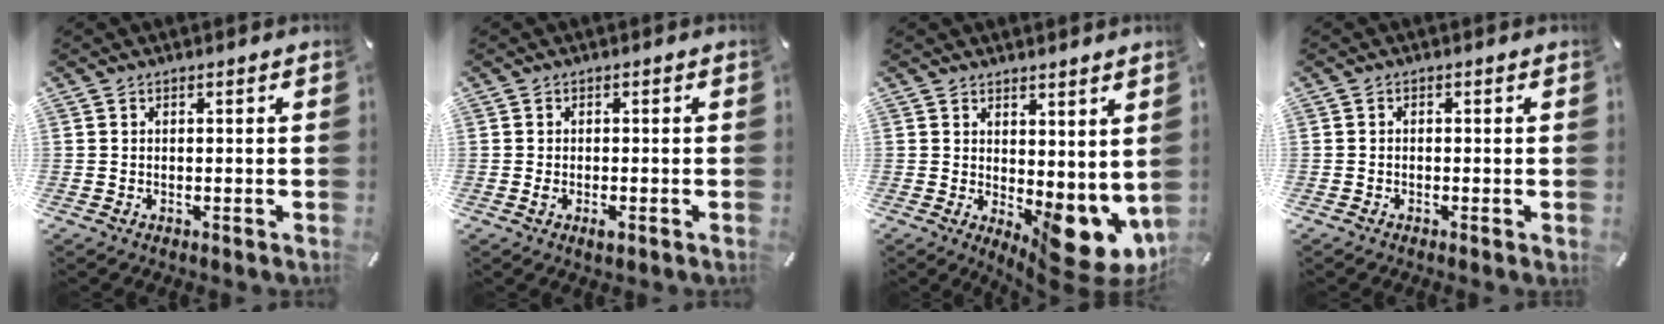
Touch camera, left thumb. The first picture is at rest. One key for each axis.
{"total": 2.2, "fx": -0.9, "fy": 0.8, "fz": 1.8, "tx": -0.038, "ty": -0.002, "tz": -0.017}
{"total": 11.0, "fx": -2.4, "fy": 6.1, "fz": 8.8, "tx": -0.063, "ty": -0.009, "tz": -0.022}
{"total": 0.8, "fx": -0.6, "fy": 0.3, "fz": 0.5, "tx": -0.010, "ty": -0.001, "tz": -0.011}